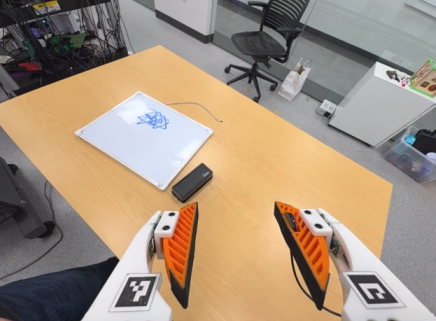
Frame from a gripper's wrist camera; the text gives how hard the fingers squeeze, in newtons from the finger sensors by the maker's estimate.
{"total": 0.0}